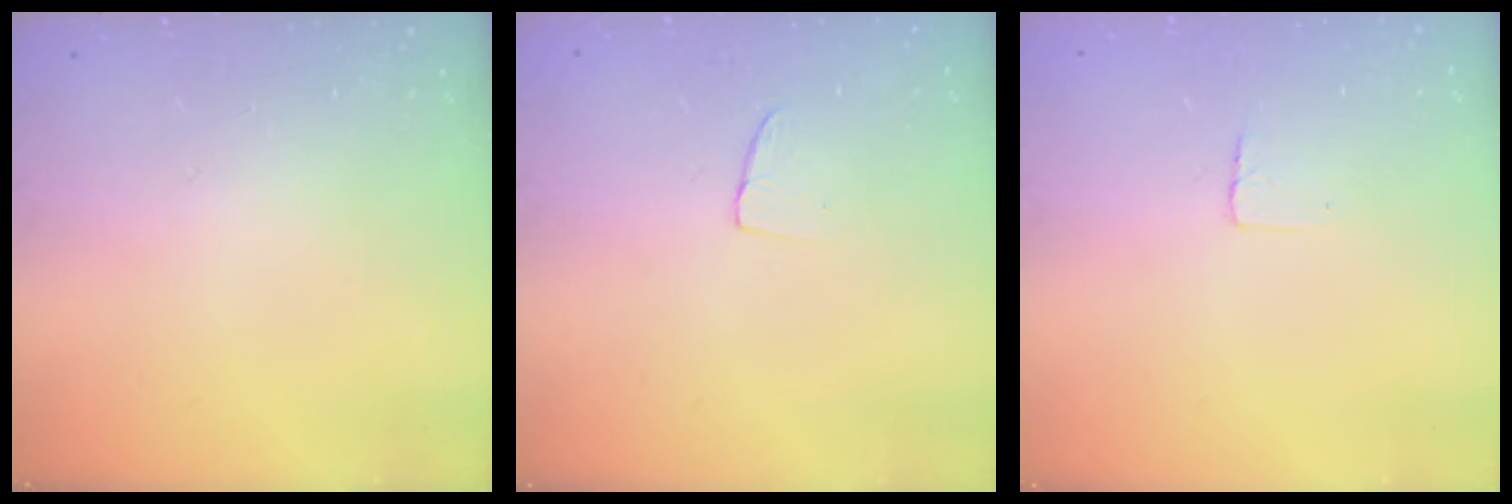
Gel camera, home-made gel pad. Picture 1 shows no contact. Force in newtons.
{"total": 2.9, "press": 2.9, "slide": 0.2}
{"total": 2.9, "press": 2.9, "slide": 0.2}